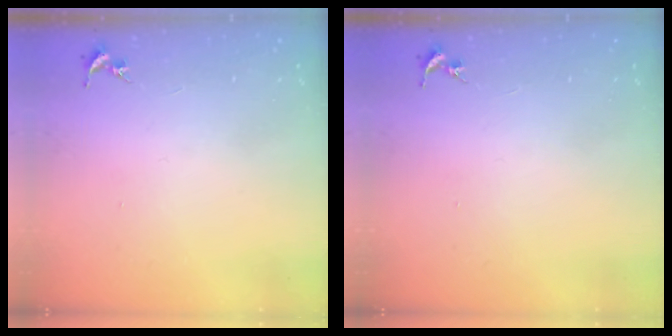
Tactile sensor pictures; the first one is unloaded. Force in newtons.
{"total": 0.0}